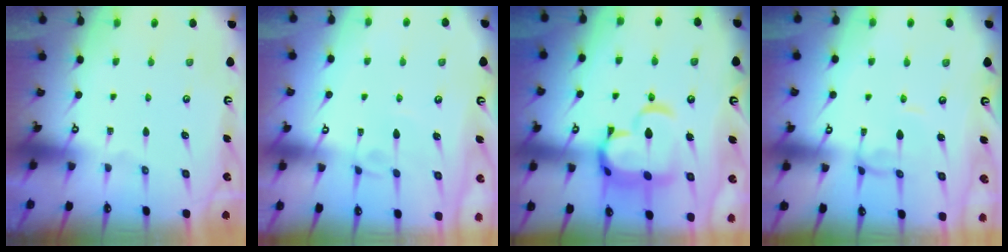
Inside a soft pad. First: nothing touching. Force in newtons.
{"total": 3.8, "press": 3.8, "slide": 0.2}
{"total": 8.8, "press": 8.8, "slide": 1.2}
{"total": 2.0, "press": 2.0, "slide": 0.1}